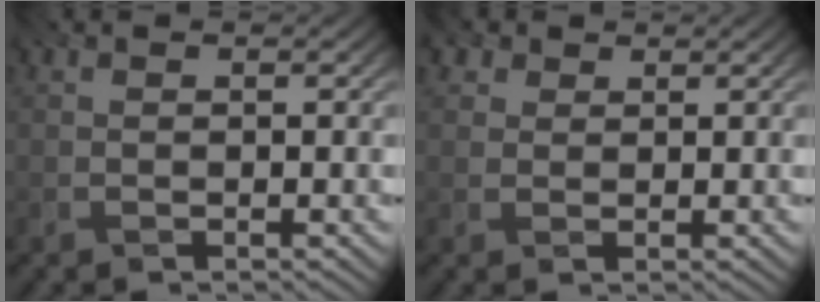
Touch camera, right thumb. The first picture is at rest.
{"total": 2.5, "force": [1.6, 1.9, 0.8], "torque": [-0.023, -0.001, 0.031]}